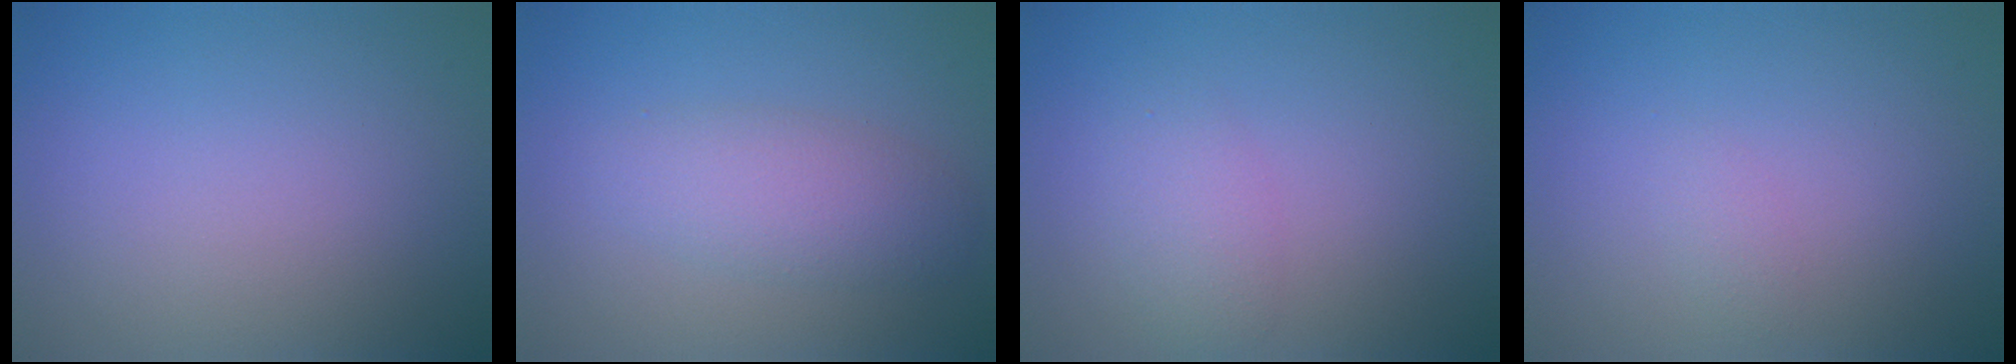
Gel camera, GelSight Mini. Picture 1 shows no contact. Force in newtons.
{"total": 3.5, "press": 3.5, "slide": 0.3}
{"total": 2.1, "press": 2.1, "slide": 0.0}
{"total": 0.8, "press": 0.8, "slide": 0.0}